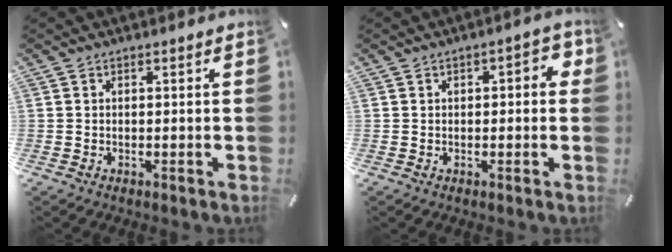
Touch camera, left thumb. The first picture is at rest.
{"total": 3.1, "force": [-0.1, 1.8, 2.6], "torque": [-0.031, 0.004, -0.007]}